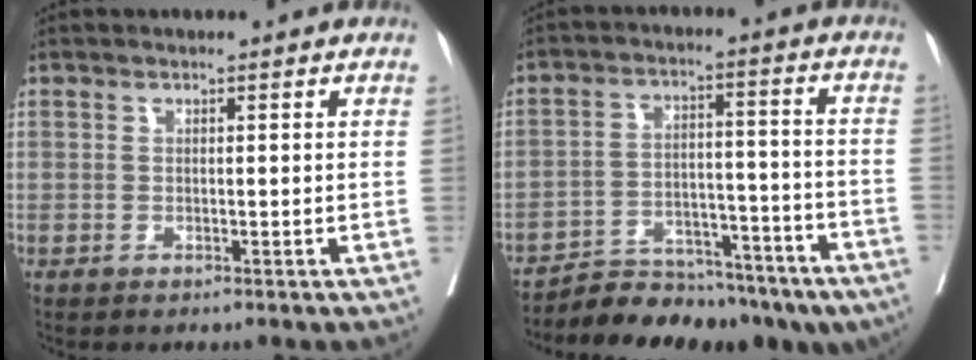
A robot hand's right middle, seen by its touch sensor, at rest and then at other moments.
{"total": 16.7, "force": [-14.4, 6.3, 5.8], "torque": [-0.081, 0.031, -0.207]}